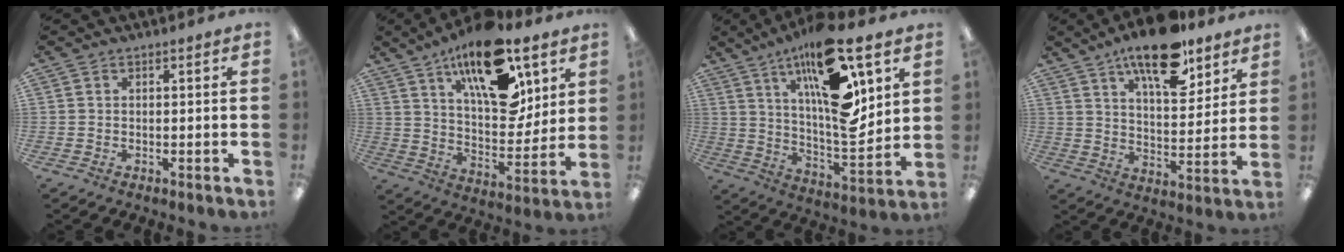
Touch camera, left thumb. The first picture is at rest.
{"total": 22.3, "force": [13.1, 10.4, 14.8], "torque": [-0.219, -0.073, 0.219]}
{"total": 22.3, "force": [11.8, 7.2, 17.5], "torque": [-0.292, -0.074, 0.185]}
{"total": 16.6, "force": [11.5, 6.5, 10.0], "torque": [-0.148, -0.058, 0.191]}